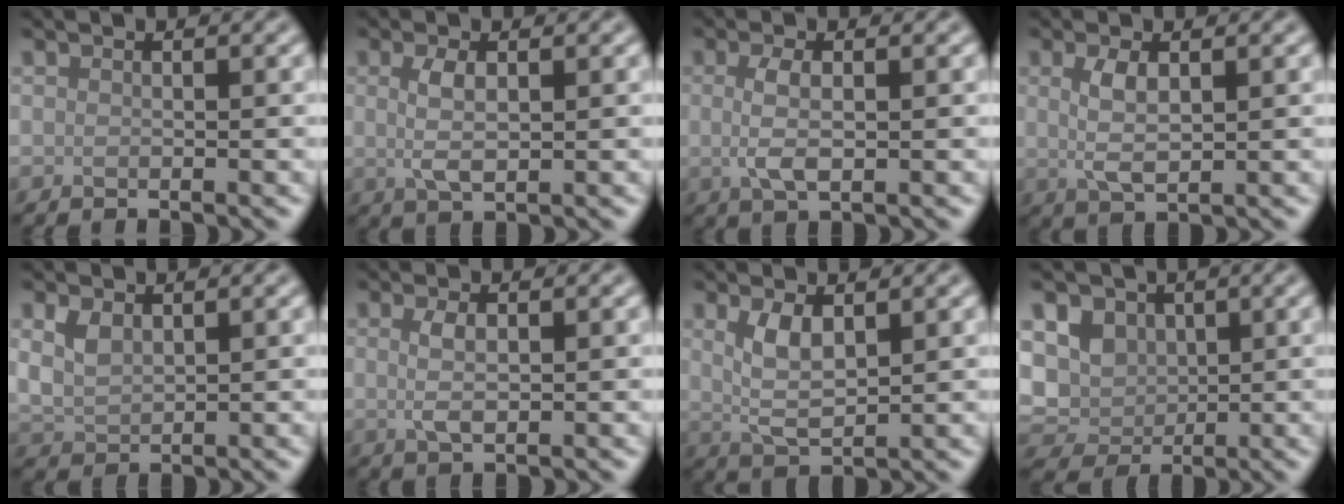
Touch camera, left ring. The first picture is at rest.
{"total": 2.7, "force": [0.4, 1.1, 2.5], "torque": [-0.056, -0.002, 0.008]}
{"total": 2.9, "force": [0.1, 1.0, 2.7], "torque": [-0.059, -0.002, 0.001]}
{"total": 2.9, "force": [0.7, 1.2, 2.6], "torque": [-0.056, -0.001, 0.015]}
{"total": 2.4, "force": [1.1, 1.5, 1.5], "torque": [-0.037, -0.001, 0.027]}
{"total": 2.2, "force": [0.3, 0.8, 2.0], "torque": [-0.044, 0.000, 0.006]}
{"total": 3.4, "force": [1.2, 1.4, 2.8], "torque": [-0.060, -0.004, 0.029]}
{"total": 6.3, "force": [1.1, 5.2, 3.3], "torque": [-0.062, 0.005, 0.009]}